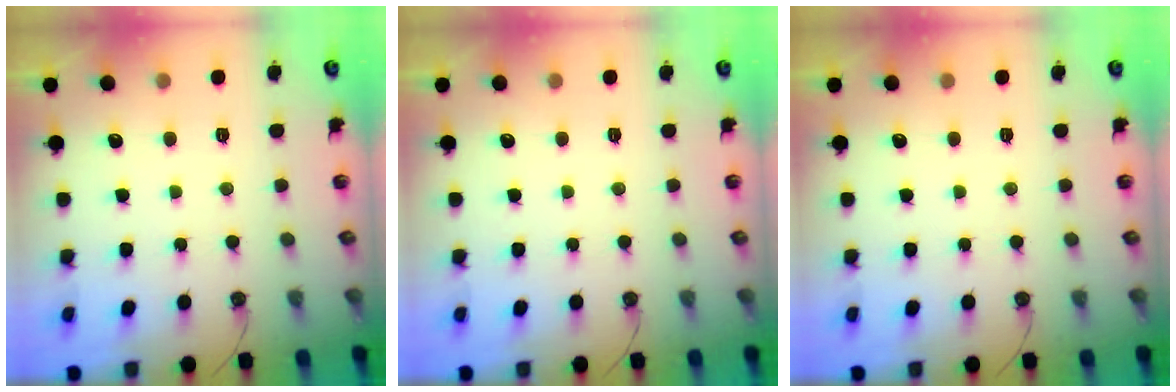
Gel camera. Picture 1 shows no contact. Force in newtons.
{"total": 0.0}
{"total": 0.0}